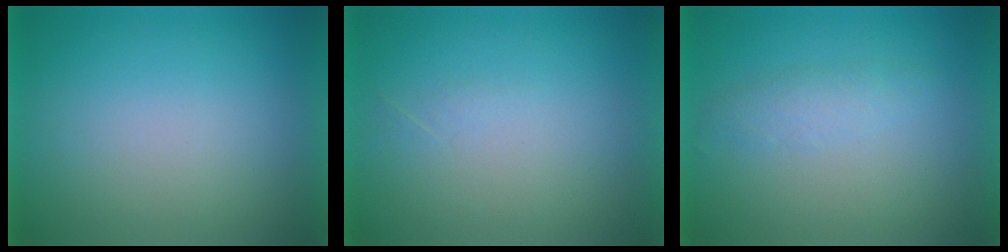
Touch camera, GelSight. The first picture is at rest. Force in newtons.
{"total": 1.0}
{"total": 2.5}